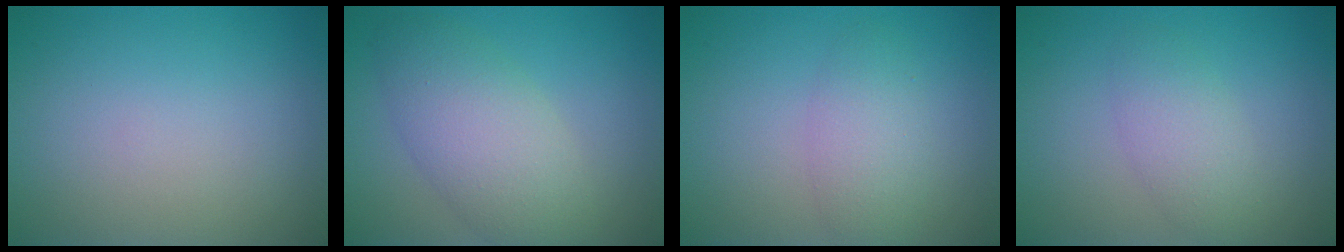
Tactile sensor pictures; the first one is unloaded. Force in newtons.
{"total": 5.7, "press": 5.7, "slide": 0.4}
{"total": 3.0, "press": 3.0, "slide": 0.1}
{"total": 2.7, "press": 2.7, "slide": 0.1}